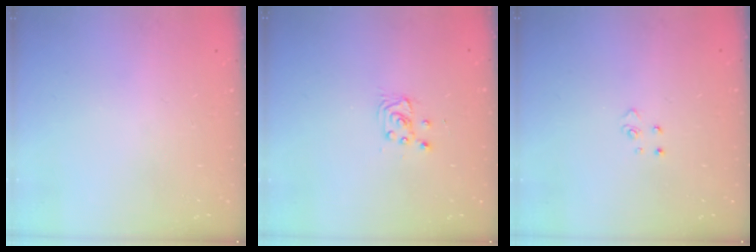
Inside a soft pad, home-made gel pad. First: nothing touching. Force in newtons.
{"total": 2.9, "press": 2.9, "slide": 0.4}
{"total": 2.6, "press": 2.6, "slide": 0.3}